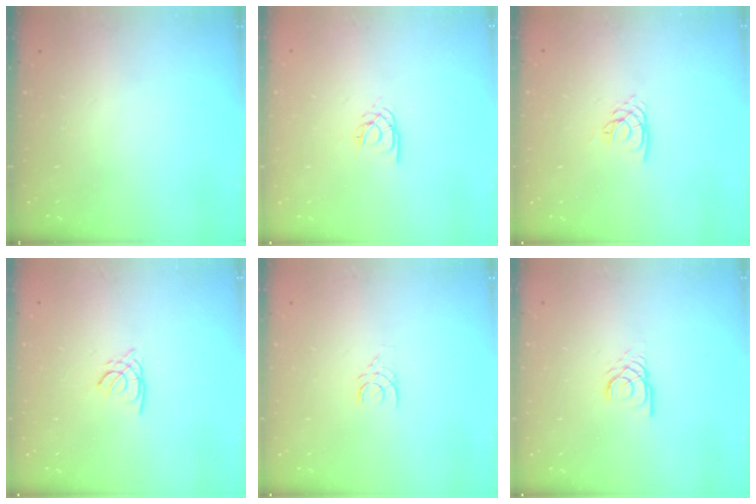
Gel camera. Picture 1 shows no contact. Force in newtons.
{"total": 2.2, "press": 2.2, "slide": 0.4}
{"total": 2.1, "press": 2.1, "slide": 0.1}
{"total": 1.6, "press": 1.6, "slide": 0.2}
{"total": 2.4, "press": 2.4, "slide": 0.2}
{"total": 2.8, "press": 2.8, "slide": 0.1}